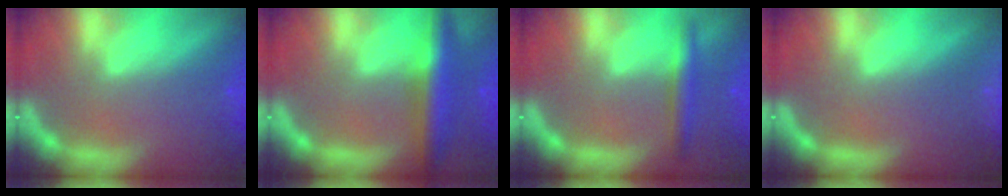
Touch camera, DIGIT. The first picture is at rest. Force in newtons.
{"total": 5.9}
{"total": 3.0}
{"total": 9.0}